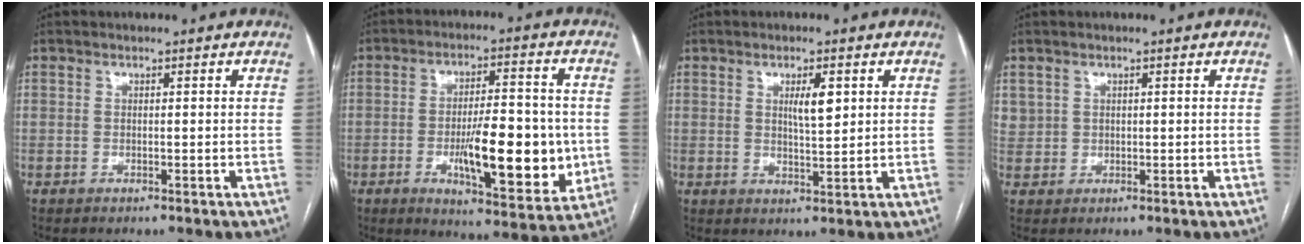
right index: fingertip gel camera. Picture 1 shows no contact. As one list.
[{"total": 15.0, "force": [-2.6, 4.3, 14.2], "torque": [-0.213, -0.004, -0.036]}, {"total": 3.9, "force": [1.4, 0.8, 3.6], "torque": [-0.060, -0.001, 0.025]}, {"total": 2.0, "force": [1.0, 1.6, 0.2], "torque": [0.006, 0.007, 0.018]}]